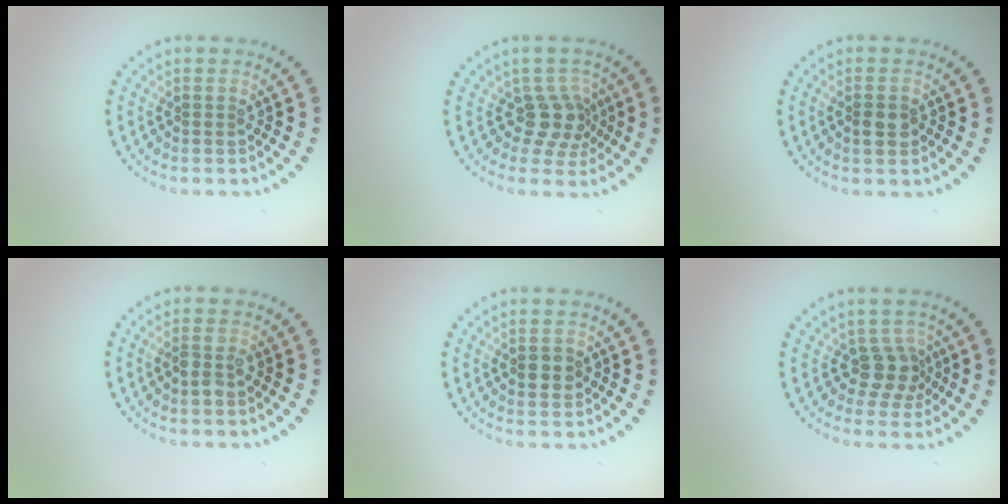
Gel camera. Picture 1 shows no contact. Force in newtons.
{"total": 2.9, "press": 2.1, "slide": 1.9}
{"total": 1.6, "press": 1.6, "slide": 0.3}
{"total": 1.7, "press": 1.7, "slide": 0.3}
{"total": 1.8, "press": 1.8, "slide": 0.2}
{"total": 2.8, "press": 2.1, "slide": 1.8}